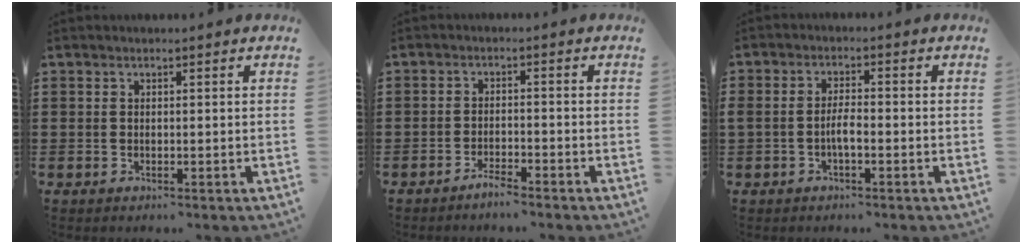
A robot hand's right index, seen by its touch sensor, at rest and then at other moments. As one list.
[{"total": 2.2, "force": [-2.1, 0.0, 0.4], "torque": [-0.011, 0.002, -0.041]}, {"total": 2.9, "force": [-1.1, 0.9, 2.5], "torque": [-0.054, 0.003, -0.023]}]